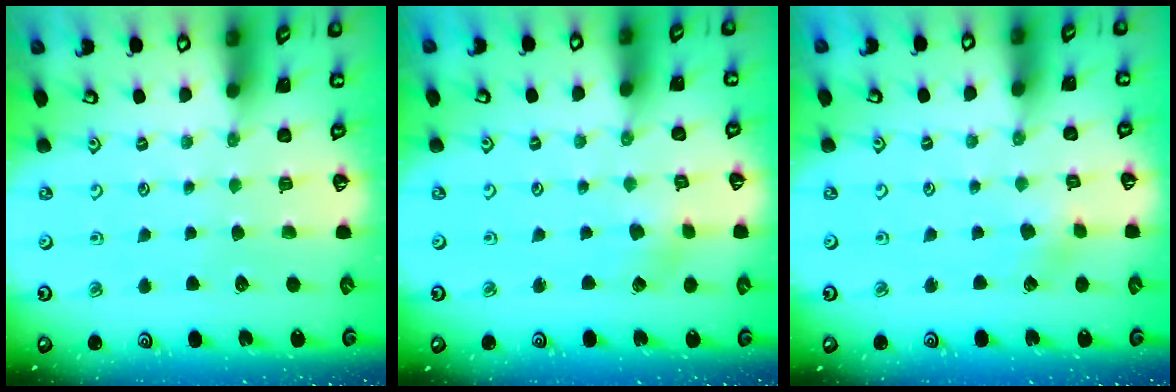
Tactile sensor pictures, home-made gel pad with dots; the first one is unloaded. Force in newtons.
{"total": 2.6, "press": 2.5, "slide": 0.5}
{"total": 2.5, "press": 2.4, "slide": 0.2}